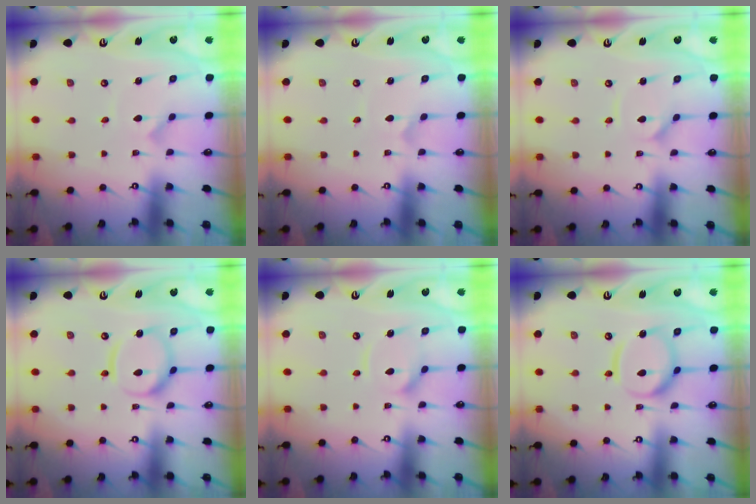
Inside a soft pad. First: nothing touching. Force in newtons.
{"total": 0.0}
{"total": 1.8, "press": 1.8, "slide": 0.3}
{"total": 10.9, "press": 10.9, "slide": 1.1}
{"total": 9.0, "press": 8.9, "slide": 0.8}
{"total": 12.9, "press": 12.9, "slide": 1.2}